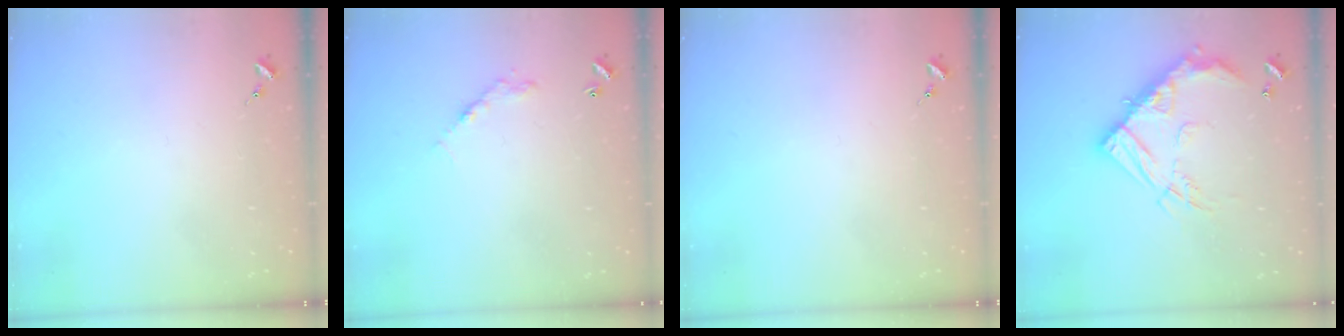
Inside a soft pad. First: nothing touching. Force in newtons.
{"total": 5.1, "press": 5.1, "slide": 0.4}
{"total": 0.0}
{"total": 19.4, "press": 19.2, "slide": 2.1}